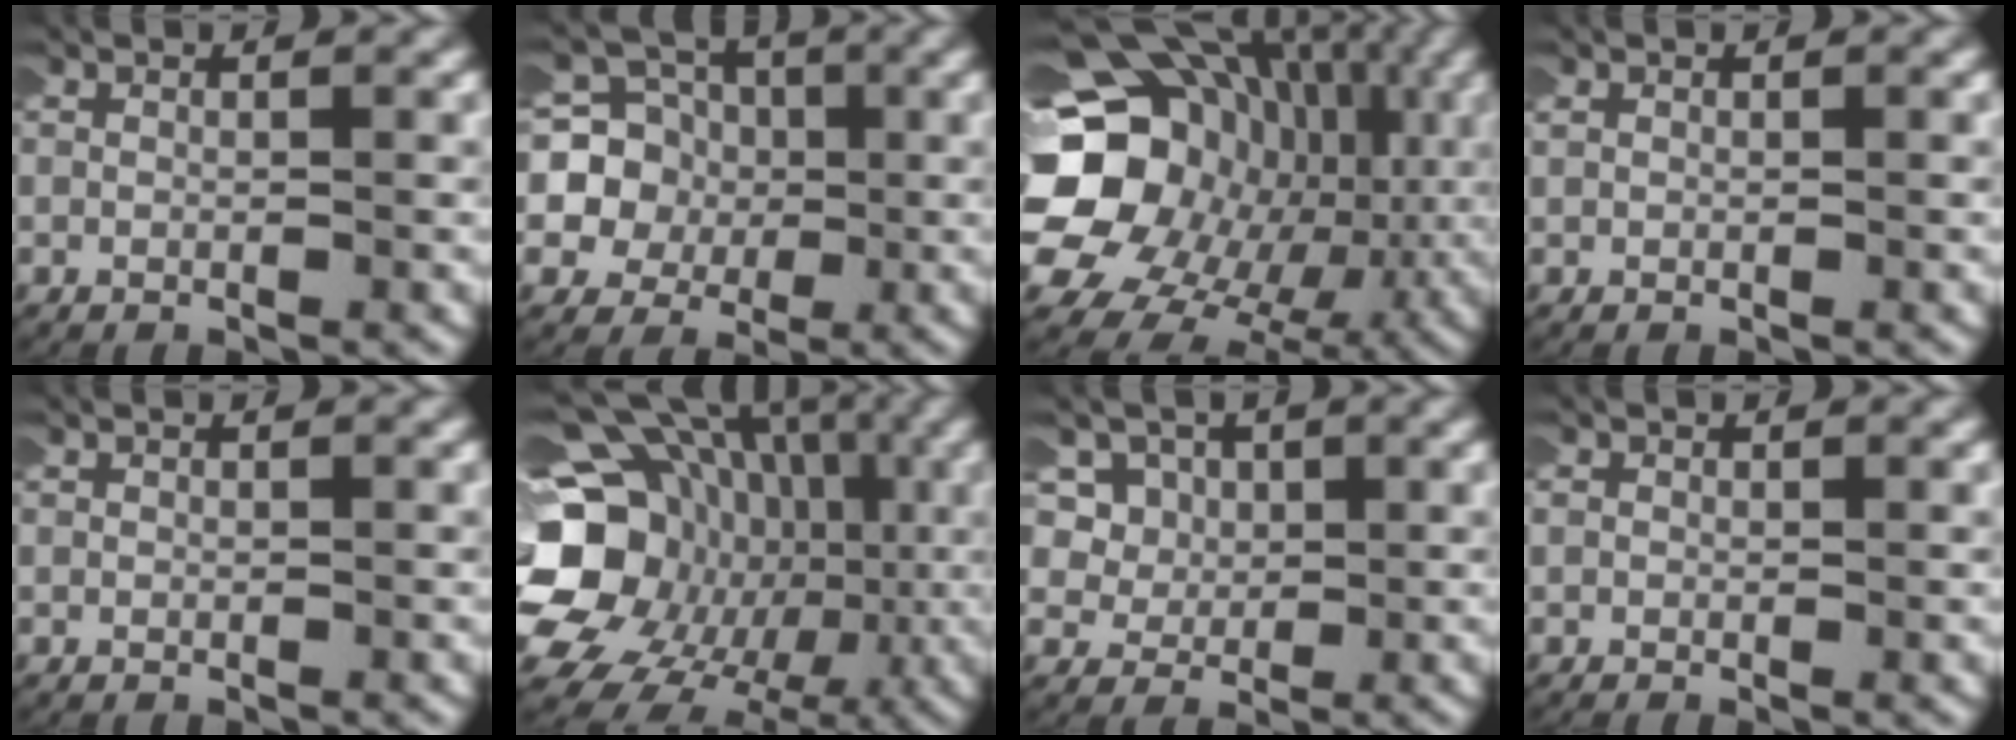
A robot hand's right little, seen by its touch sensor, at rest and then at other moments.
{"total": 10.1, "force": [-0.8, 9.5, 3.3], "torque": [-0.114, -0.026, -0.021]}
{"total": 20.4, "force": [0.2, 16.6, 11.9], "torque": [-0.244, -0.037, 0.002]}
{"total": 0.0}
{"total": 0.0}
{"total": 17.9, "force": [-0.8, 15.1, 9.6], "torque": [-0.216, -0.047, -0.009]}
{"total": 5.4, "force": [0.8, 5.0, 2.1], "torque": [-0.077, -0.011, 0.007]}
{"total": 0.6, "force": [-0.1, 0.6, 0.1], "torque": [-0.005, -0.003, -0.003]}